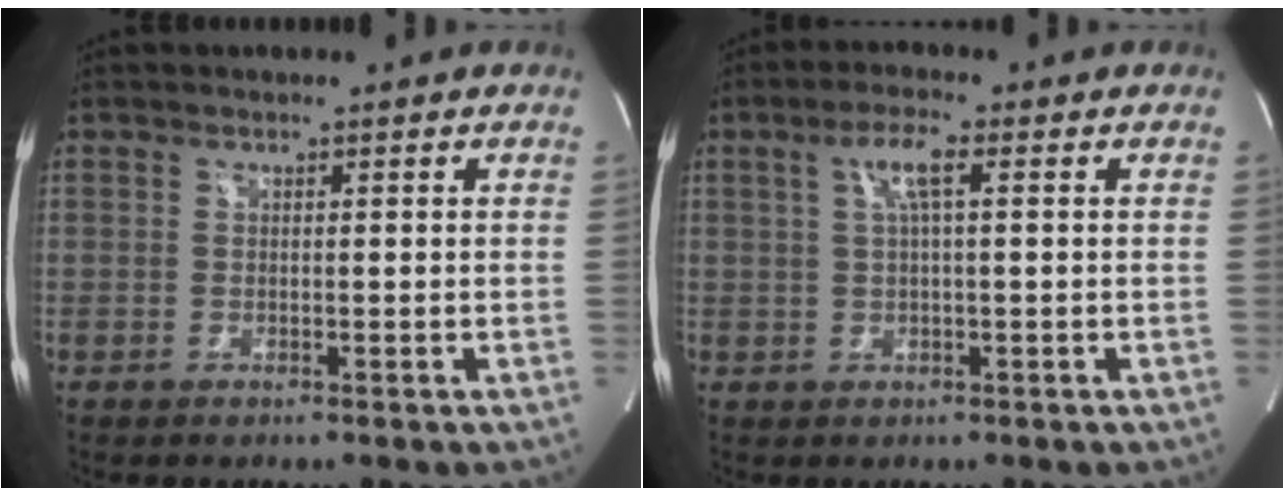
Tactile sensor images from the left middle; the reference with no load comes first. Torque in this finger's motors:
{"motor_torque": [1.03, 0.06, 0.24, 0.07]}